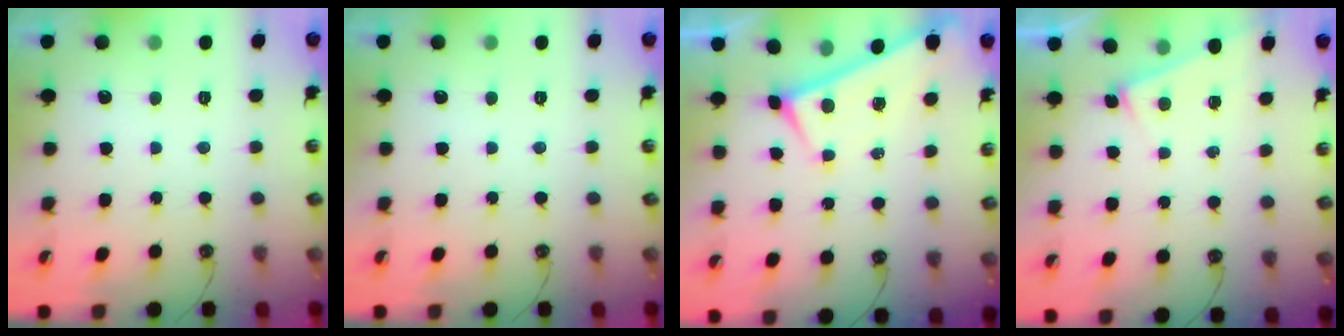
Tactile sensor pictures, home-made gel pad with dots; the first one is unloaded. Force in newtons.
{"total": 0.0}
{"total": 0.0}
{"total": 6.7, "press": 6.7, "slide": 0.2}